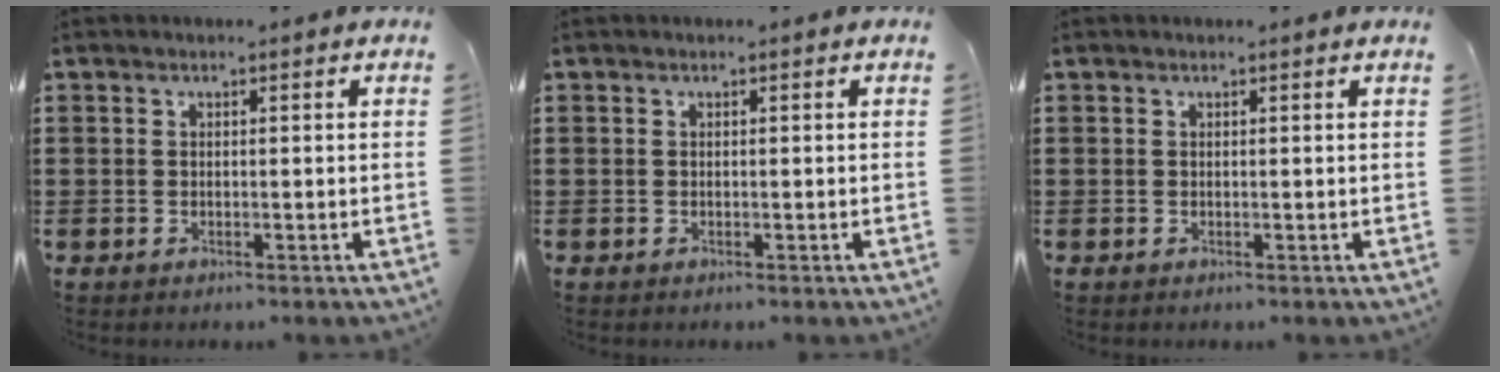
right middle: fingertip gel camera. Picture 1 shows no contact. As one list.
[{"total": 0.0}, {"total": 0.0}]